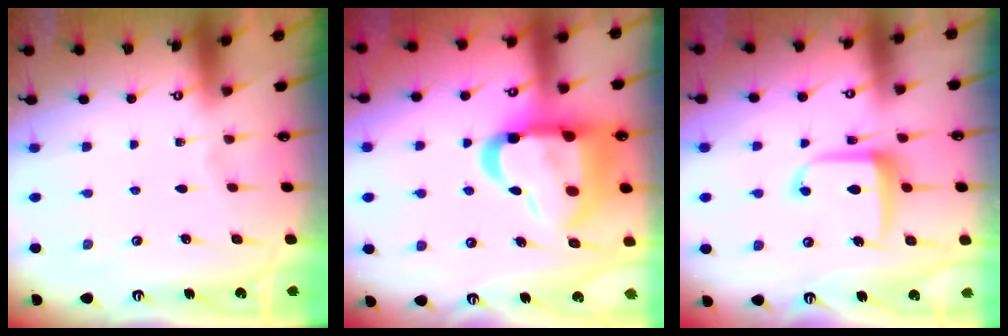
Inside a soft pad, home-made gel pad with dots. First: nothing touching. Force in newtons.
{"total": 23.8, "press": 23.7, "slide": 2.6}
{"total": 9.3, "press": 9.2, "slide": 0.5}